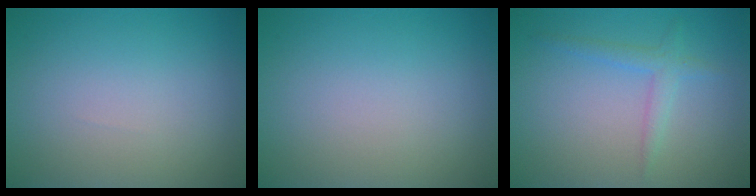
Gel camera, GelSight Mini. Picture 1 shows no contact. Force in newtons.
{"total": 0.0}
{"total": 1.9, "press": 1.9, "slide": 0.1}